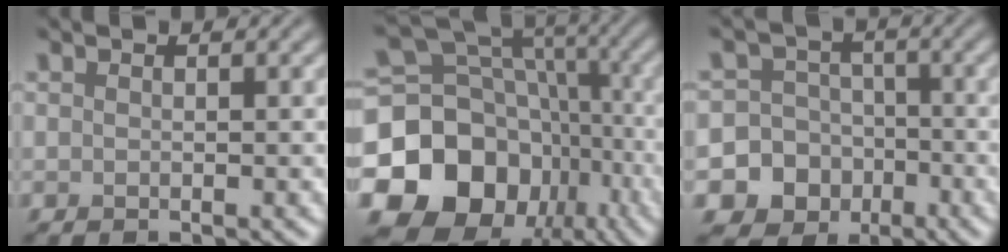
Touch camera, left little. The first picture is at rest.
{"total": 17.8, "force": [-6.1, 14.7, 8.0], "torque": [-0.159, 0.000, -0.116]}
{"total": 13.8, "force": [-5.9, 12.4, 1.6], "torque": [-0.054, -0.032, -0.106]}